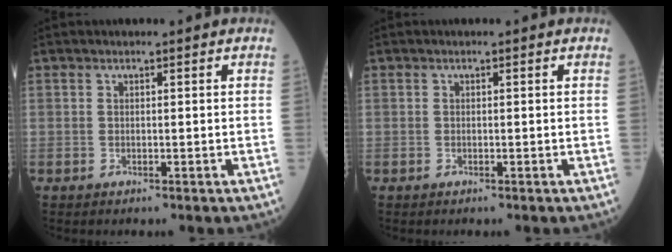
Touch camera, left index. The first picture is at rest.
{"total": 0.0}